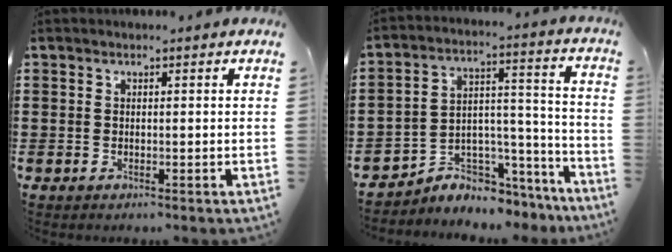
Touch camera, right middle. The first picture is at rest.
{"total": 4.9, "force": [-4.4, 2.1, 0.3], "torque": [-0.010, 0.004, -0.088]}